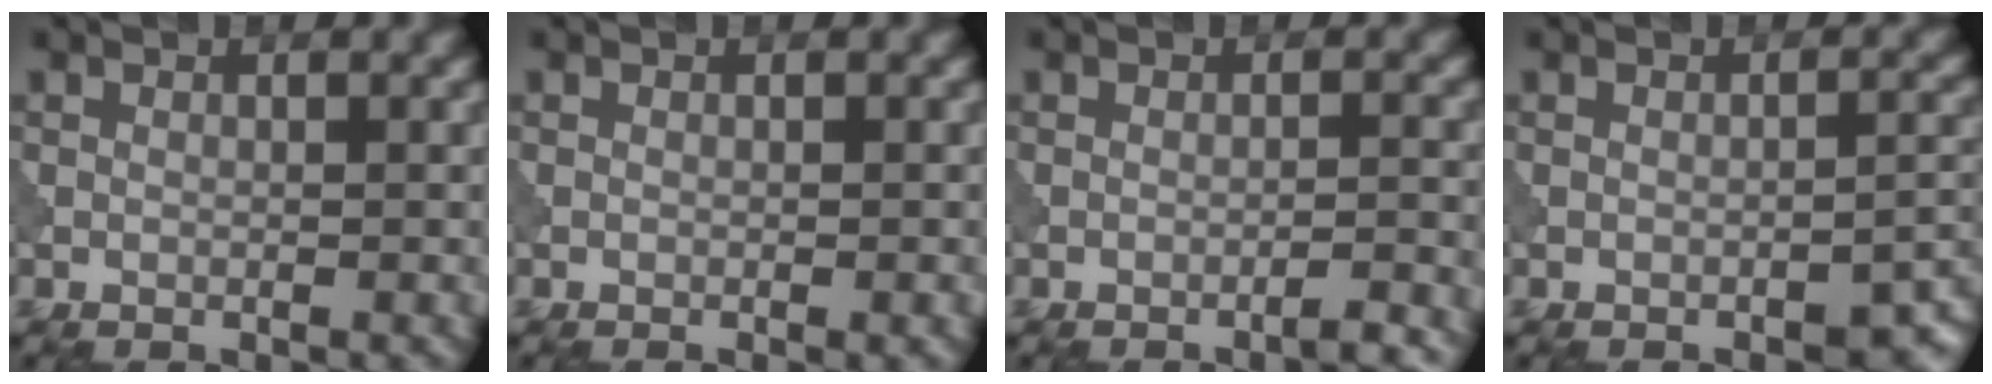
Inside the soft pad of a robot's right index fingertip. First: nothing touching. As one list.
[{"total": 0.9, "force": [-0.3, 0.1, 0.8], "torque": [-0.010, -0.002, -0.006]}, {"total": 2.0, "force": [-1.5, 0.2, 1.4], "torque": [-0.012, 0.007, -0.031]}, {"total": 3.2, "force": [-2.3, 0.8, 2.1], "torque": [-0.027, 0.008, -0.031]}]